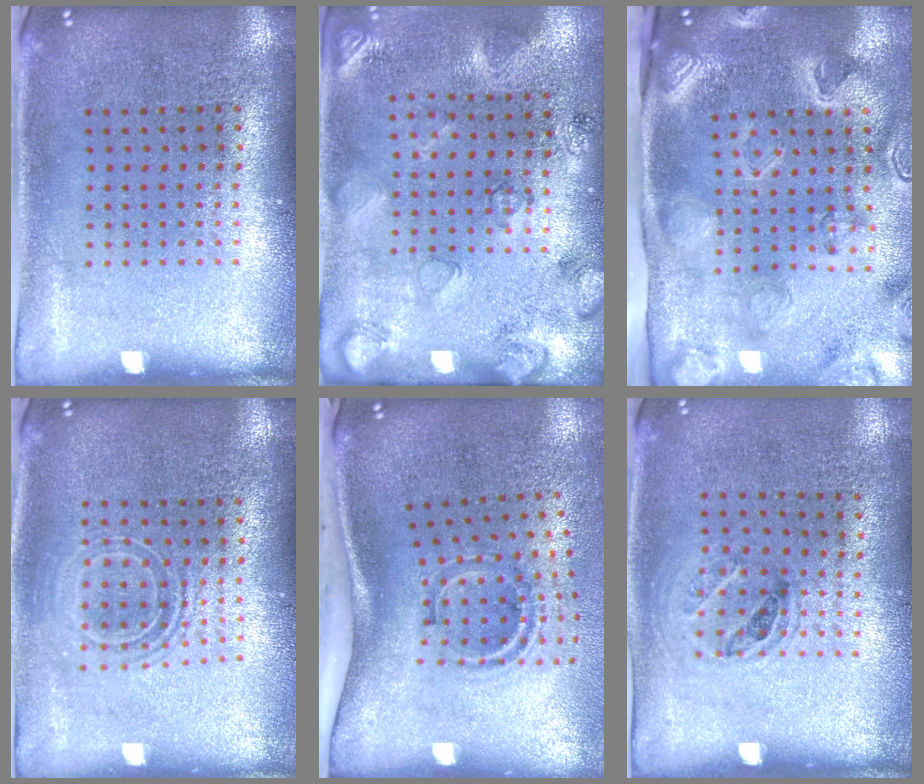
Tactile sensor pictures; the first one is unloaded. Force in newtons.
{"total": 2.5, "press": 2.0, "slide": 1.5}
{"total": 3.1, "press": 3.1, "slide": 0.5}
{"total": 1.7, "press": 1.3, "slide": 1.0}
{"total": 2.0, "press": 1.2, "slide": 1.7}
{"total": 1.0, "press": 0.7, "slide": 0.6}